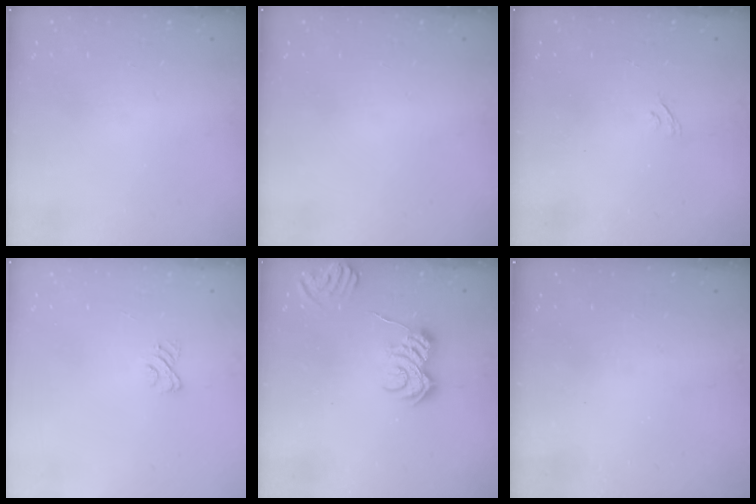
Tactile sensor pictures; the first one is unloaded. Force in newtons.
{"total": 0.0}
{"total": 2.2, "press": 1.9, "slide": 1.1}
{"total": 3.5, "press": 3.3, "slide": 1.2}
{"total": 5.4, "press": 5.3, "slide": 1.0}
{"total": 2.5, "press": 2.4, "slide": 0.7}